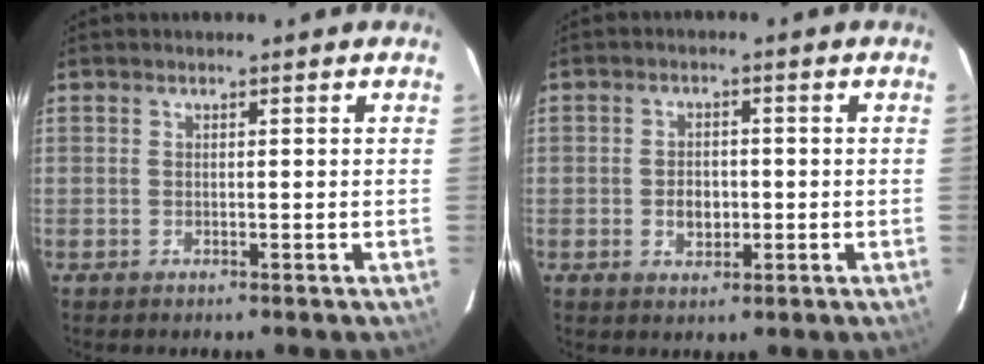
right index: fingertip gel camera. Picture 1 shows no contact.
{"total": 3.7, "force": [-0.8, 2.7, 2.5], "torque": [-0.043, 0.001, -0.009]}